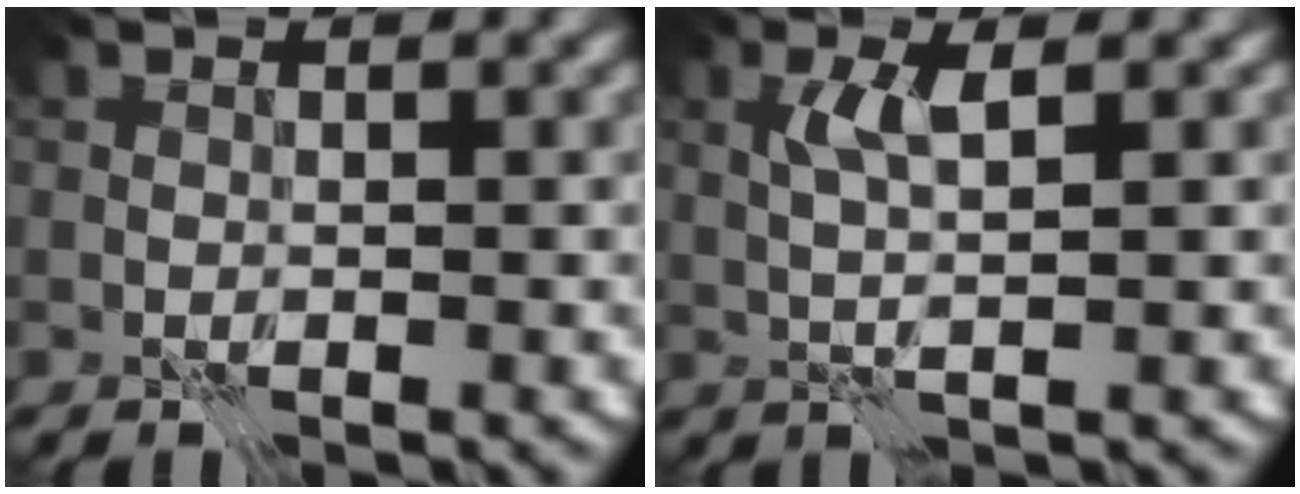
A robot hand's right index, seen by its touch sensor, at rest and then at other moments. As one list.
[{"total": 2.4, "force": [1.2, -0.3, 2.1], "torque": [-0.042, 0.006, 0.023]}]